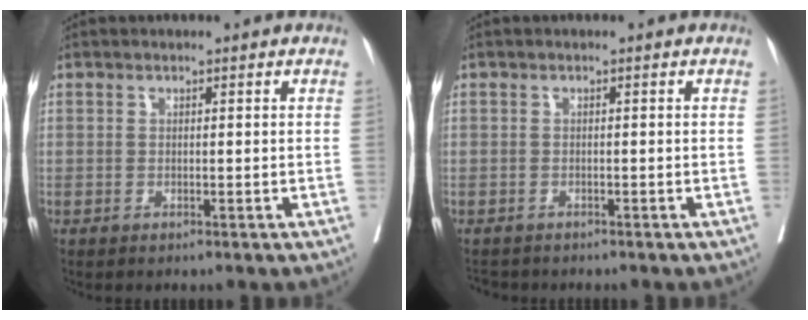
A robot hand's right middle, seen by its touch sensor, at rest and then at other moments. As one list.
[{"total": 2.7, "force": [-2.4, 1.0, 0.4], "torque": [-0.008, -0.006, -0.037]}]